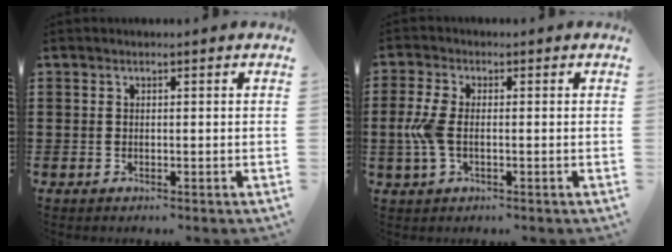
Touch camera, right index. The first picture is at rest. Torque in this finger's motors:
{"motor_torque": [1.39, 0.05, 0.43, 0.17]}